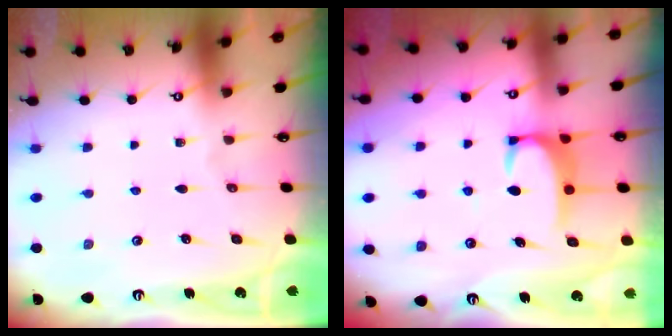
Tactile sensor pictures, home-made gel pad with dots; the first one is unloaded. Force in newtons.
{"total": 2.6, "press": 2.6, "slide": 0.3}